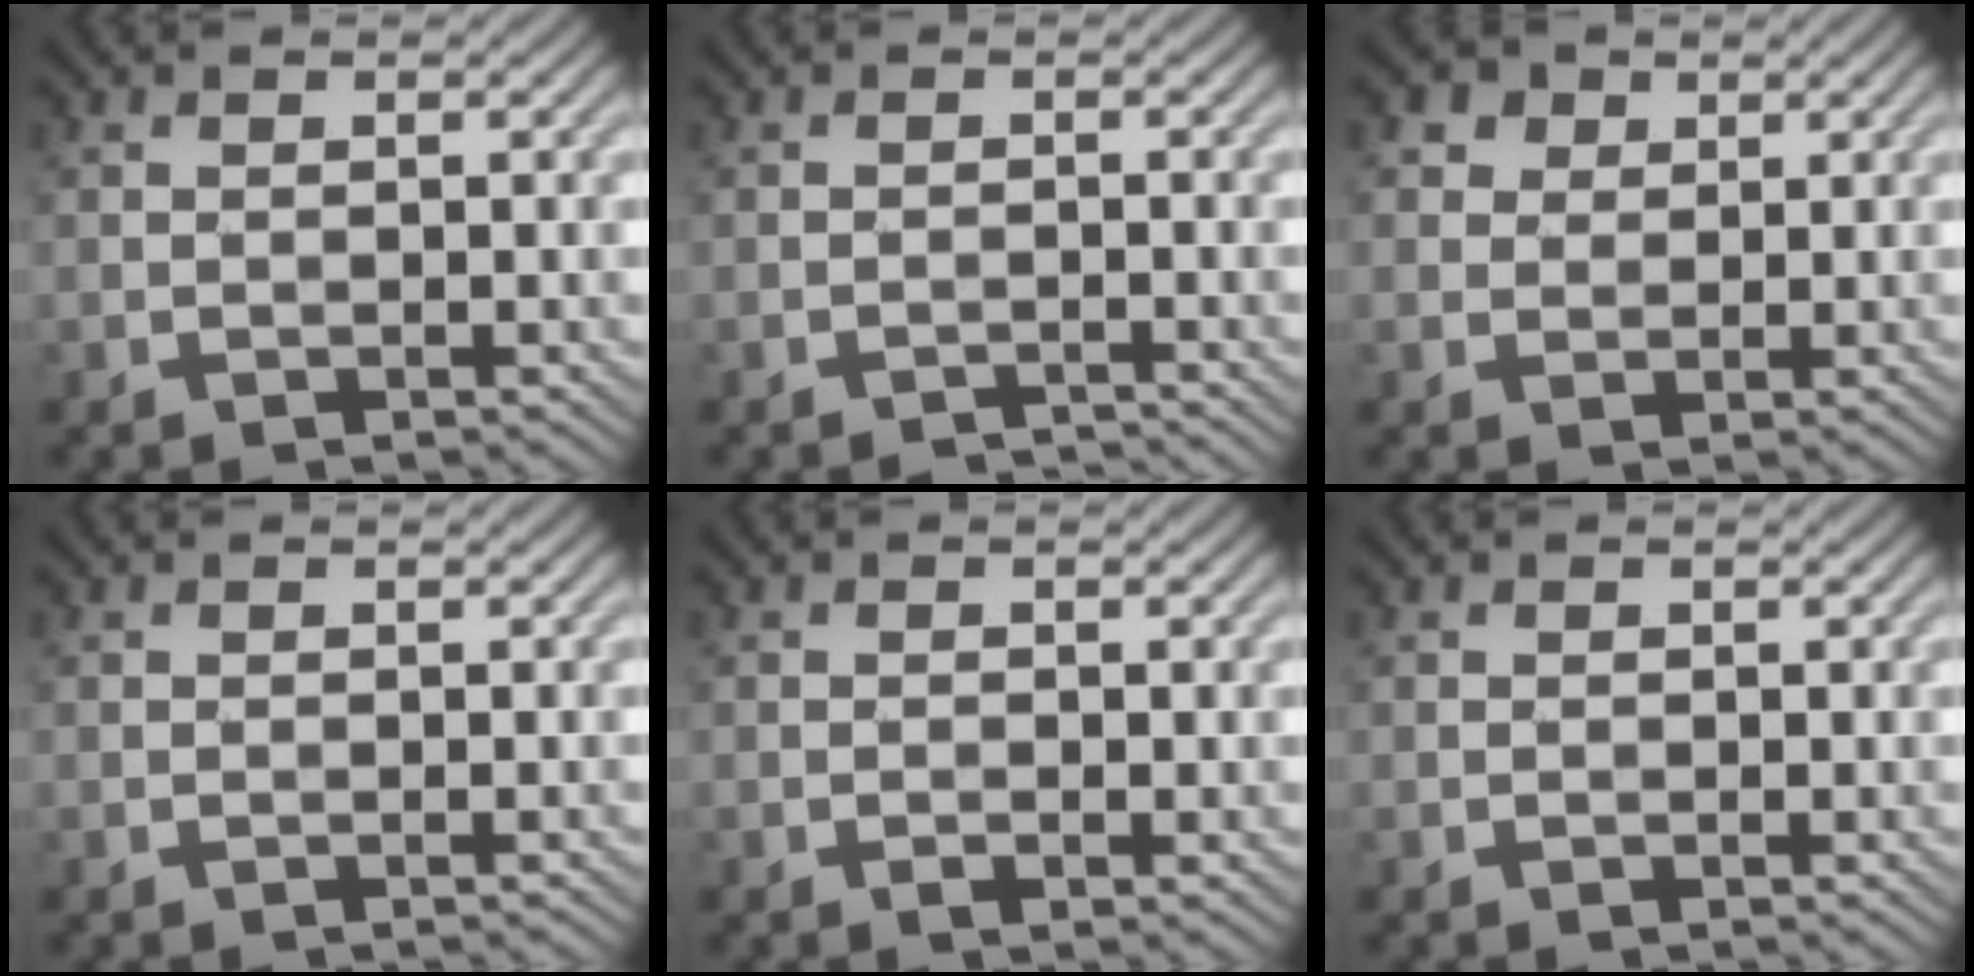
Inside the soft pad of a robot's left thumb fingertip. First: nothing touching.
{"total": 1.1, "force": [-1.1, -0.1, -0.2], "torque": [0.002, 0.005, -0.025]}
{"total": 4.0, "force": [2.4, 2.8, 1.4], "torque": [-0.037, 0.000, 0.044]}
{"total": 0.0}
{"total": 1.0, "force": [-0.4, 0.5, 0.8], "torque": [-0.012, 0.001, -0.005]}
{"total": 0.0}